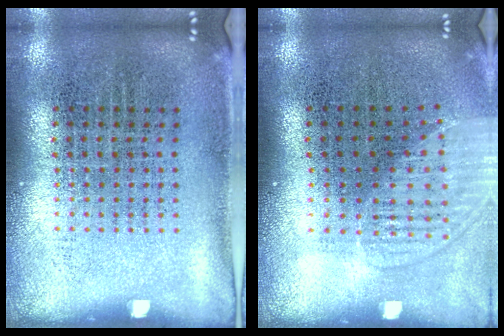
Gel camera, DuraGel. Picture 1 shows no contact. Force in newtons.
{"total": 1.2, "press": 1.1, "slide": 0.5}